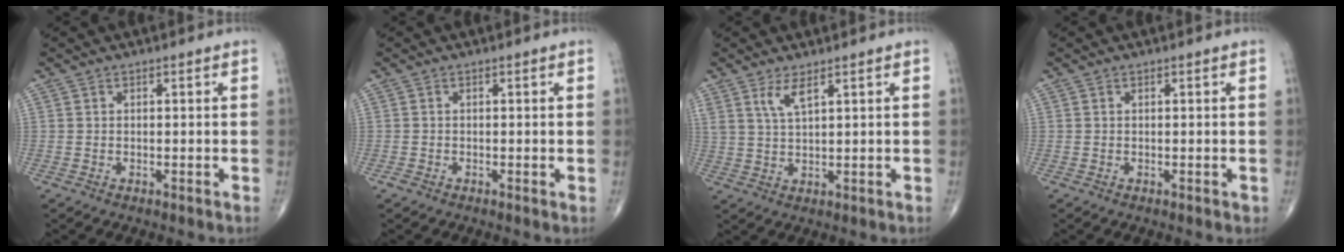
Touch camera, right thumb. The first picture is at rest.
{"total": 0.9, "force": [-0.4, 0.5, 0.7], "torque": [-0.016, -0.004, -0.012]}
{"total": 3.9, "force": [2.3, 1.0, 3.0], "torque": [-0.065, -0.014, 0.053]}
{"total": 0.0}